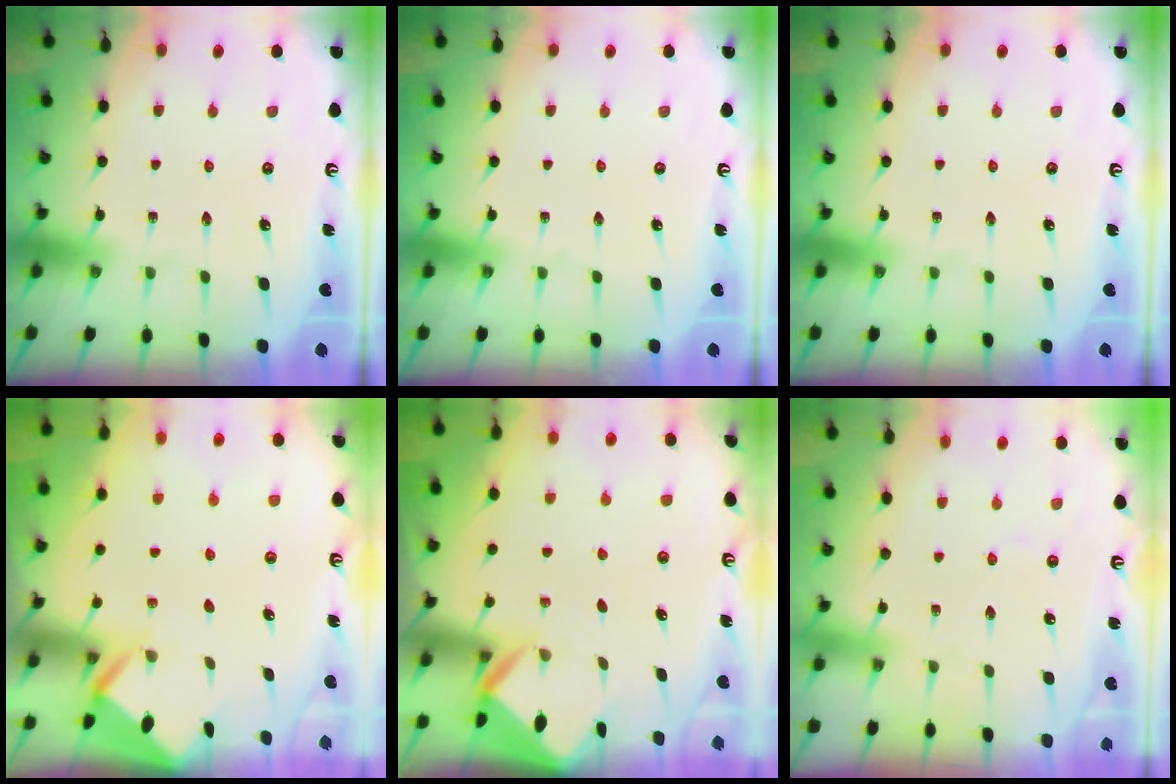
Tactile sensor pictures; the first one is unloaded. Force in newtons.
{"total": 0.0}
{"total": 0.0}
{"total": 2.9, "press": 2.9, "slide": 0.4}
{"total": 3.1, "press": 3.1, "slide": 0.2}
{"total": 2.7, "press": 2.6, "slide": 0.5}